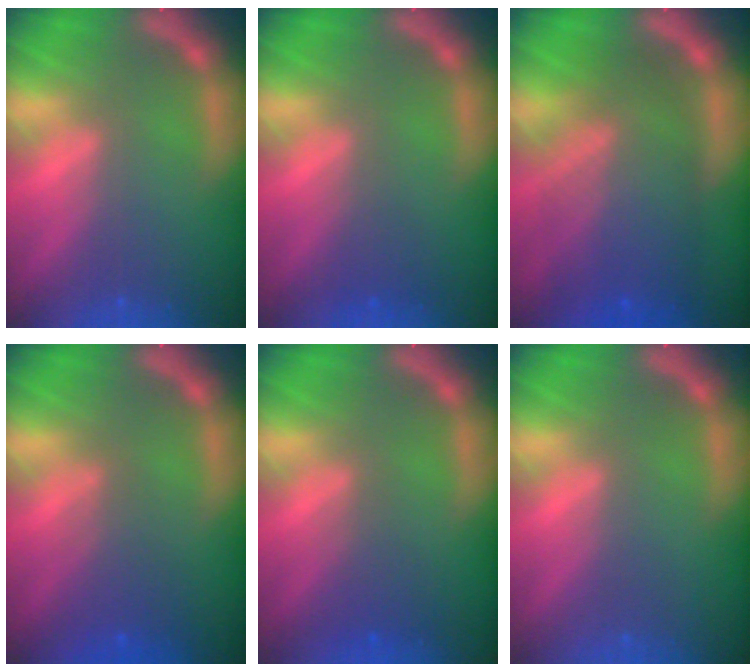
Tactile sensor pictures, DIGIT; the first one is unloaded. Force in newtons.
{"total": 1.5}
{"total": 9.5}
{"total": 3.0}
{"total": 2.0}
{"total": 0.0}